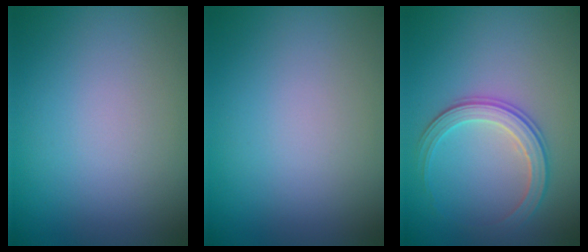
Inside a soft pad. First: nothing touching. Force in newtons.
{"total": 0.0}
{"total": 2.9, "press": 2.8, "slide": 0.5}